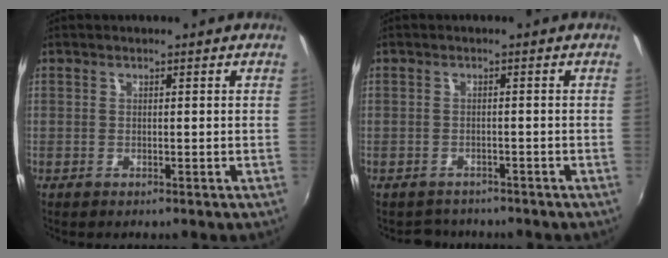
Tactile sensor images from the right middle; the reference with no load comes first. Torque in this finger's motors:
{"motor_torque": [-0.36, -0.12, -0.15, -0.04]}